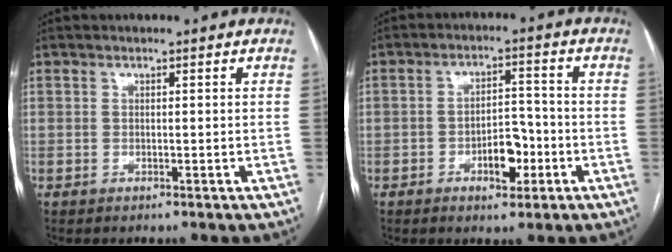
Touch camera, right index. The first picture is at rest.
{"total": 5.9, "force": [-2.3, 2.7, 4.7], "torque": [-0.071, 0.009, -0.032]}